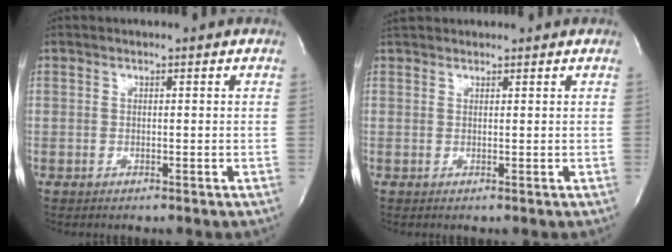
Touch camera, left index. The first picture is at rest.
{"total": 3.0, "force": [2.8, 0.9, 0.7], "torque": [-0.013, 0.031, 0.048]}